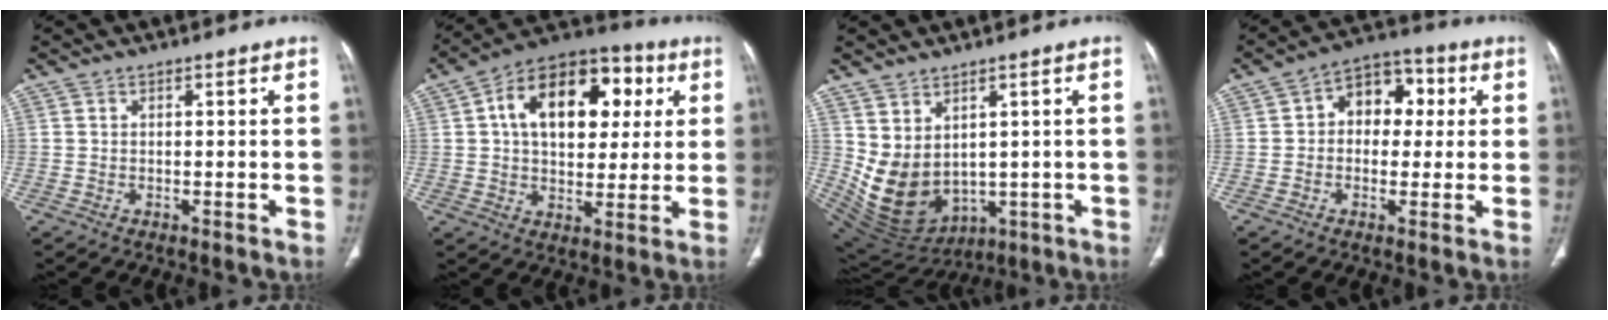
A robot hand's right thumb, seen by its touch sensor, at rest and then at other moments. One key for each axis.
{"total": 20.1, "fx": 5.0, "fy": 12.6, "fz": 14.9, "tx": -0.192, "ty": 0.018, "tz": 0.069}
{"total": 12.3, "fx": 0.9, "fy": 8.8, "fz": 8.6, "tx": -0.143, "ty": -0.018, "tz": 0.061}
{"total": 10.1, "fx": 1.8, "fy": 7.3, "fz": 6.7, "tx": -0.054, "ty": 0.023, "tz": 0.016}